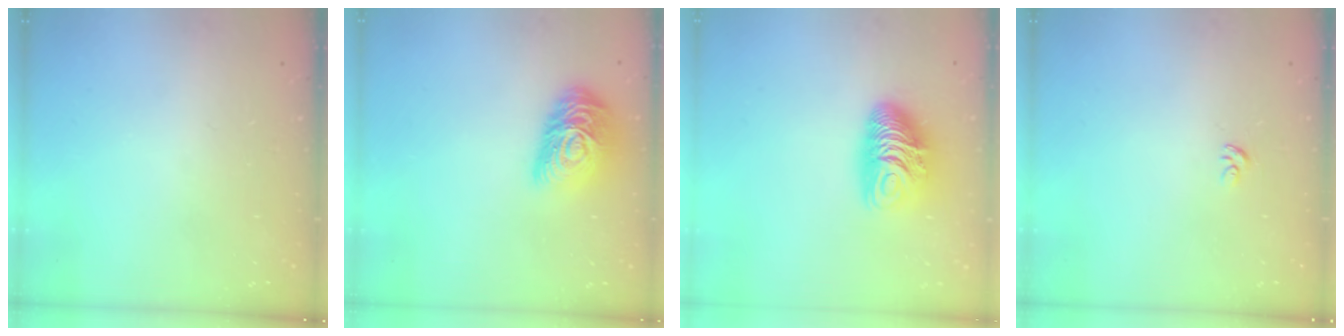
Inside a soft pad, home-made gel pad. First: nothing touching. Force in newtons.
{"total": 14.8, "press": 14.8, "slide": 1.0}
{"total": 11.6, "press": 11.6, "slide": 0.8}
{"total": 2.4, "press": 2.4, "slide": 0.1}